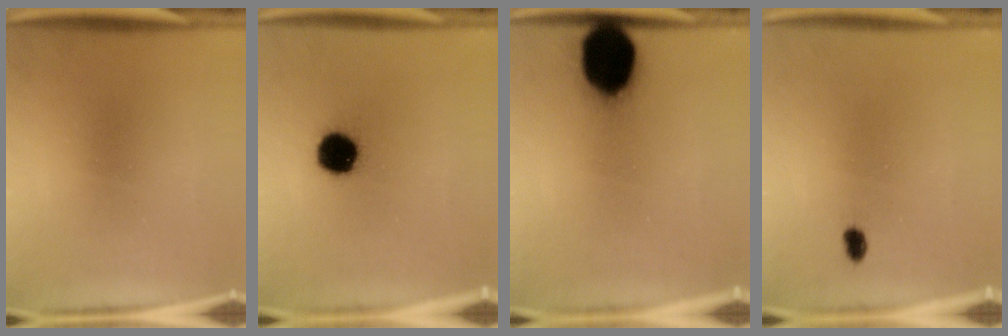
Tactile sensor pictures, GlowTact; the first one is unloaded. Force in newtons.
{"total": 11.8}
{"total": 19.4}
{"total": 1.9}